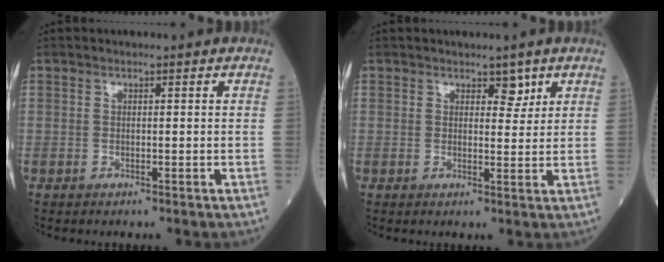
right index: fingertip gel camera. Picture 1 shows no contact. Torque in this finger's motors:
{"motor_torque": [0.05, 0.24, -0.02, -0.01]}